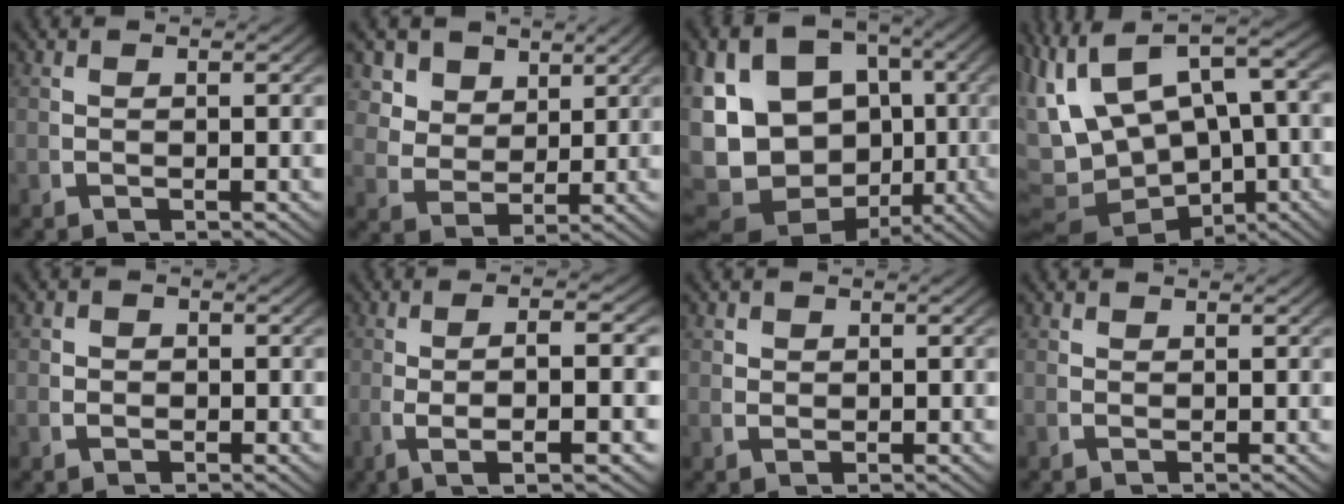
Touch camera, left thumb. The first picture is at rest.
{"total": 7.0, "force": [2.4, 5.5, 3.6], "torque": [-0.091, -0.029, 0.052]}
{"total": 17.4, "force": [-1.2, 13.9, 10.5], "torque": [-0.229, -0.056, -0.002]}
{"total": 13.0, "force": [-0.2, 9.3, 9.1], "torque": [-0.180, -0.034, 0.019]}
{"total": 1.3, "force": [0.0, 1.2, 0.5], "torque": [-0.011, -0.004, 0.001]}
{"total": 7.4, "force": [-0.8, 1.8, 7.2], "torque": [-0.136, -0.006, -0.001]}
{"total": 1.4, "force": [0.7, 1.0, 0.6], "torque": [-0.014, -0.009, 0.021]}
{"total": 0.6, "force": [0.6, 0.2, 0.0], "torque": [-0.002, -0.005, 0.017]}